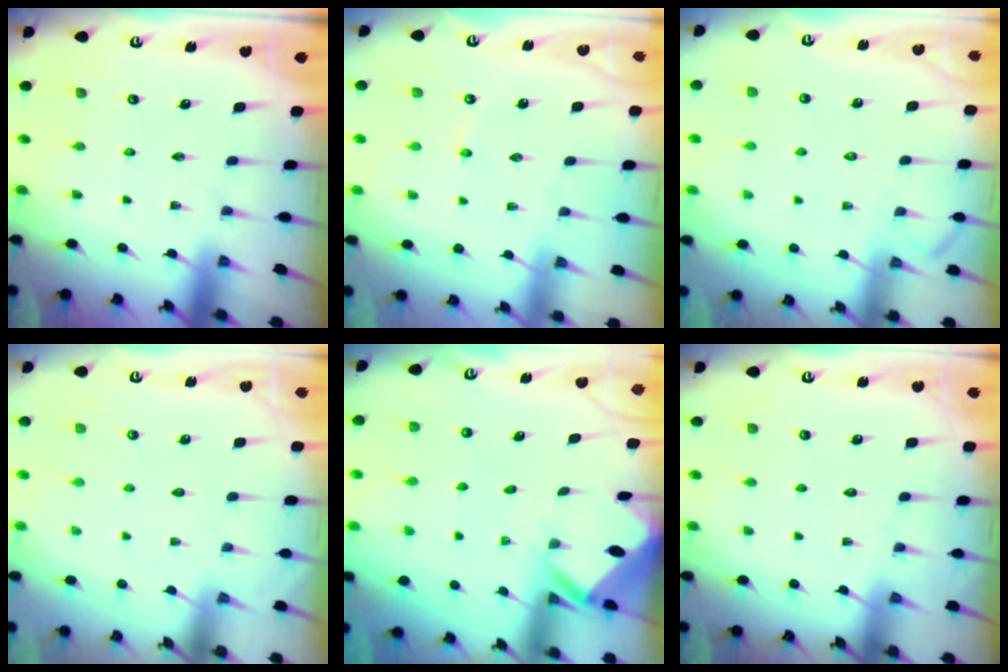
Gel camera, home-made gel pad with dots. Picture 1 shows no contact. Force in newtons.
{"total": 1.7, "press": 1.7, "slide": 0.3}
{"total": 5.3, "press": 5.3, "slide": 0.7}
{"total": 1.0, "press": 1.0, "slide": 0.0}
{"total": 2.8, "press": 2.8, "slide": 0.2}
{"total": 0.8, "press": 0.8, "slide": 0.2}